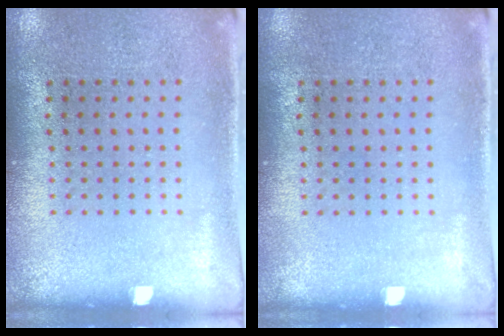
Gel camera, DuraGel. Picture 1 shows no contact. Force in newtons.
{"total": 0.0}